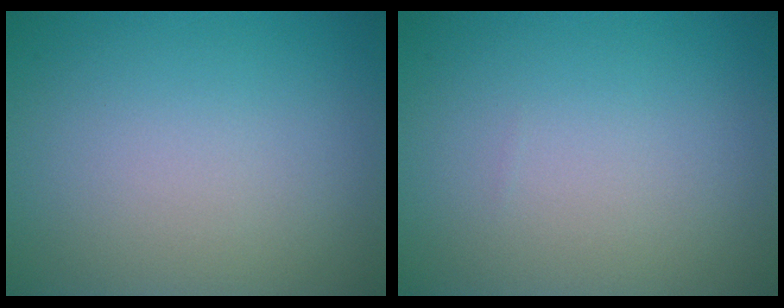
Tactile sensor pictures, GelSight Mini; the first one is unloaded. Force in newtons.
{"total": 0.0}